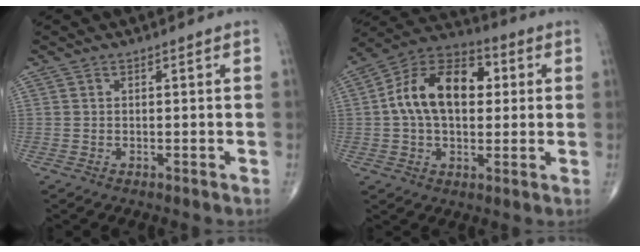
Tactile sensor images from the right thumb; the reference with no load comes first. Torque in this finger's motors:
{"motor_torque": [0.40, 0.48, 0.55, -0.47, 0.38]}